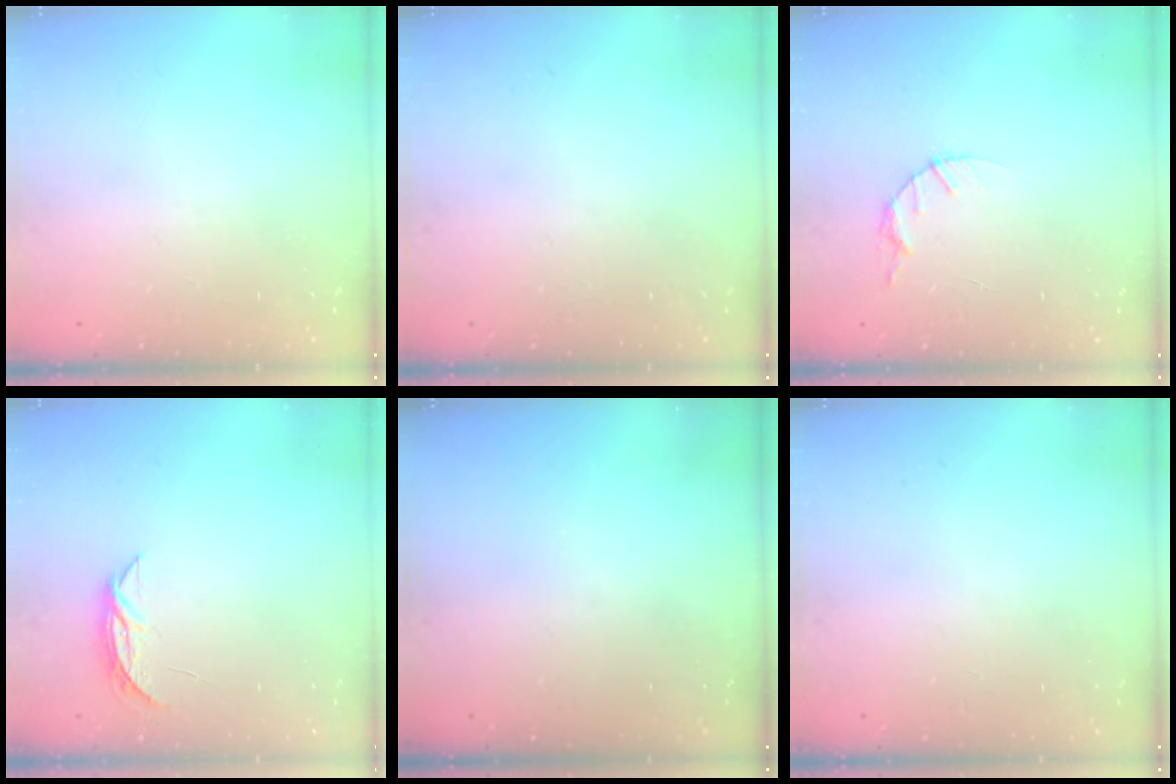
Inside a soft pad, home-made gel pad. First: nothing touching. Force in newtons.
{"total": 0.0}
{"total": 4.1, "press": 4.1, "slide": 0.5}
{"total": 4.8, "press": 4.7, "slide": 0.5}
{"total": 0.0}
{"total": 0.0}